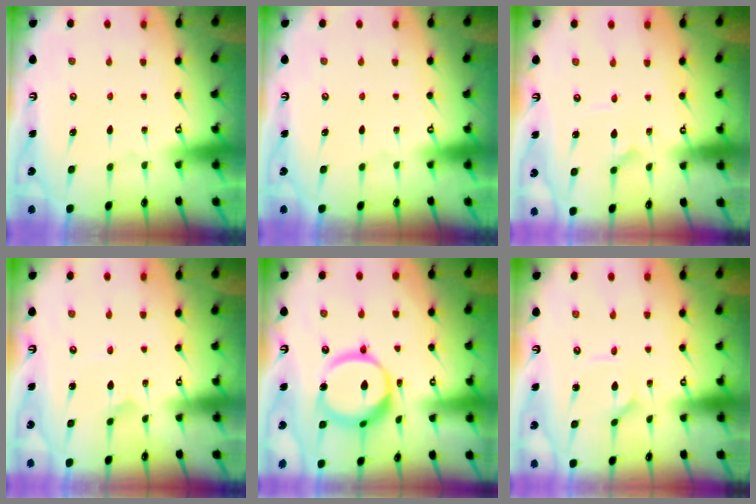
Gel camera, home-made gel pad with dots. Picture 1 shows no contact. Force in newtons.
{"total": 0.0}
{"total": 2.9, "press": 2.9, "slide": 0.0}
{"total": 2.6, "press": 2.6, "slide": 0.3}
{"total": 15.9, "press": 15.8, "slide": 1.7}
{"total": 1.1, "press": 1.1, "slide": 0.1}